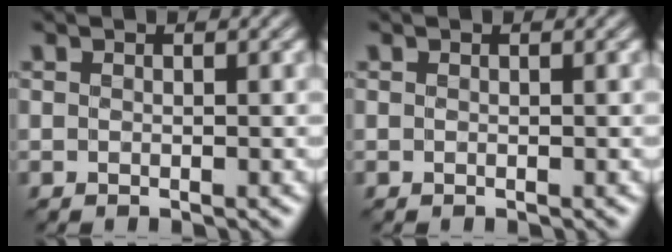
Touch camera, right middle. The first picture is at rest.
{"total": 0.0}